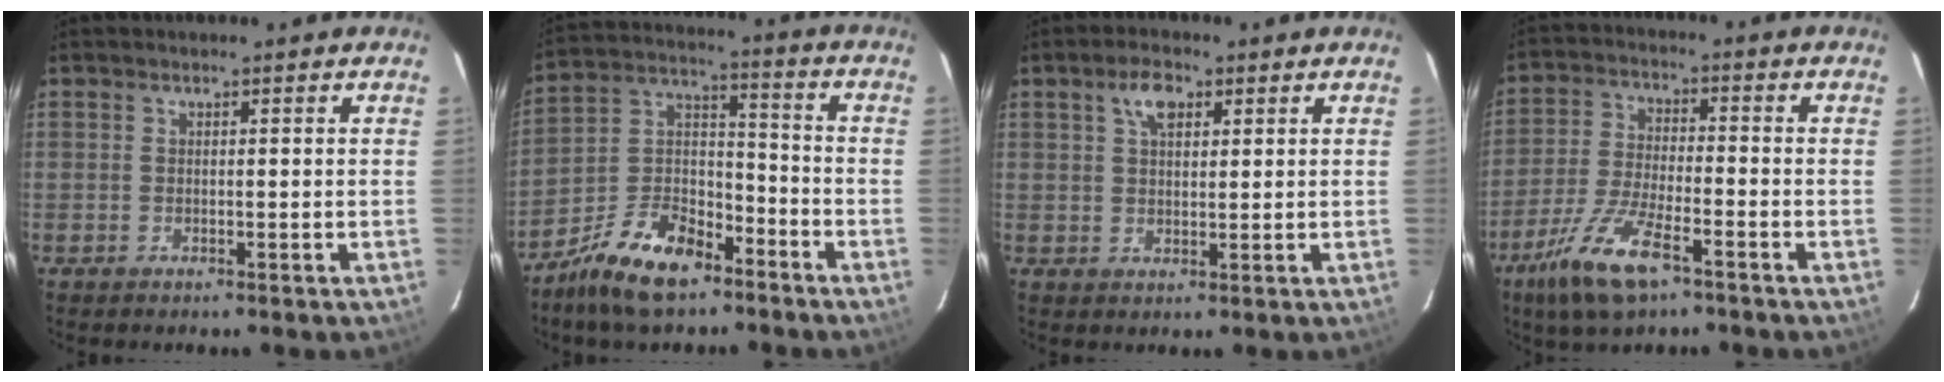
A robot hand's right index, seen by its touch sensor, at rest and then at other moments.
{"total": 14.1, "force": [-9.8, 6.3, 7.9], "torque": [-0.168, 0.021, -0.180]}
{"total": 4.4, "force": [2.1, 2.3, 3.0], "torque": [-0.055, 0.012, 0.038]}
{"total": 11.6, "force": [-7.1, 3.3, 8.5], "torque": [-0.188, -0.016, -0.138]}